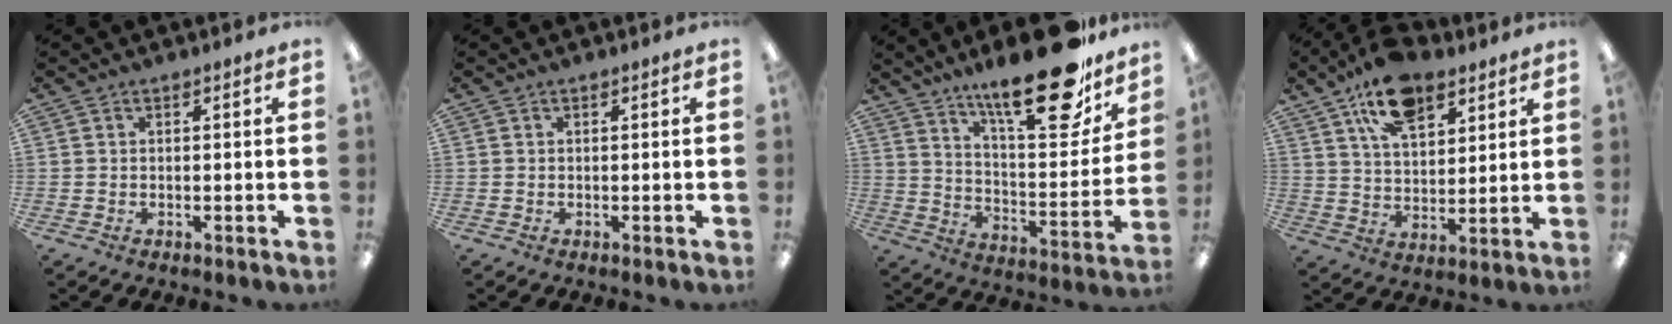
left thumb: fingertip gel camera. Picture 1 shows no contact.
{"total": 0.0}
{"total": 24.5, "force": [17.8, 7.1, 15.3], "torque": [-0.221, -0.117, 0.288]}
{"total": 14.3, "force": [9.1, 7.7, 8.0], "torque": [-0.126, -0.033, 0.164]}